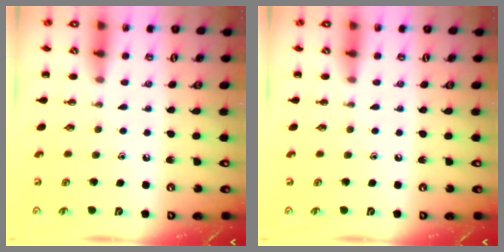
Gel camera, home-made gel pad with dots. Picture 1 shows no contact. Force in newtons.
{"total": 0.0}